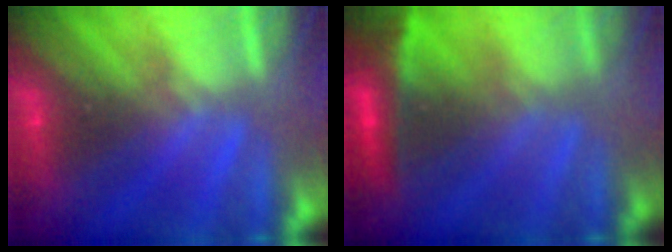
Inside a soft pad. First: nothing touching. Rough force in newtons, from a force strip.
{"total": 2.3}